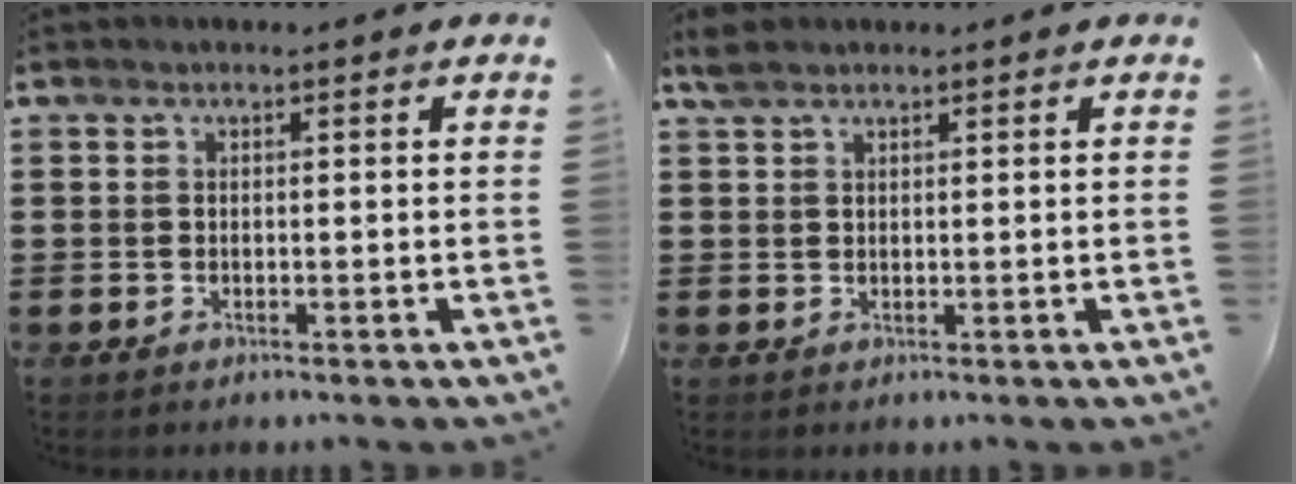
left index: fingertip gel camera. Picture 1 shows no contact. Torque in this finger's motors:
{"motor_torque": [0.50, -0.49, 0.02, 0.02]}